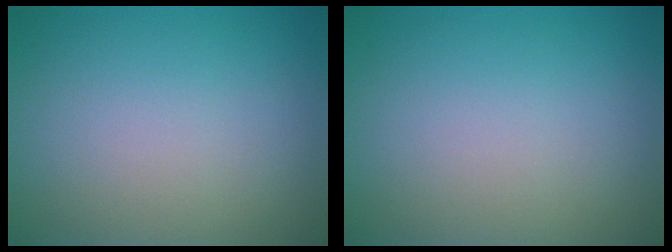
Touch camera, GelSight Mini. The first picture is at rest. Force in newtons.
{"total": 0.0}